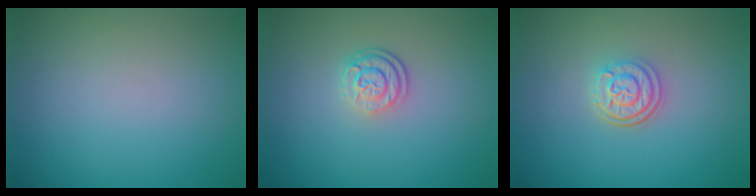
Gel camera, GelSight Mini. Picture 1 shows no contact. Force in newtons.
{"total": 2.6, "press": 1.9, "slide": 1.8}
{"total": 3.0, "press": 2.4, "slide": 1.7}